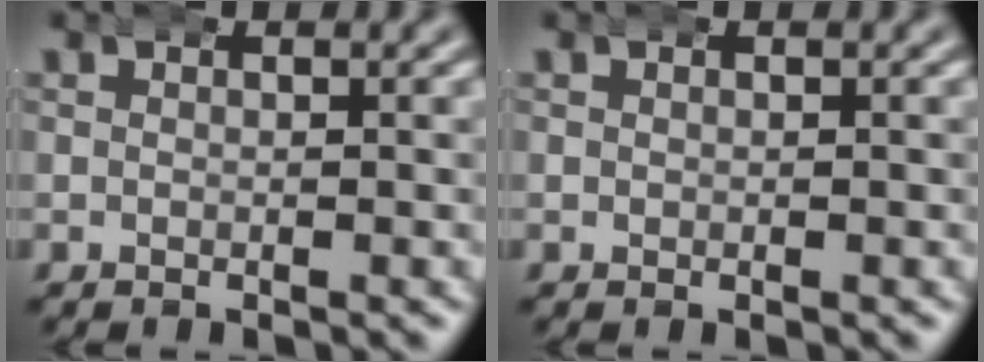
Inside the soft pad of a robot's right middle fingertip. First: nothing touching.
{"total": 0.0}